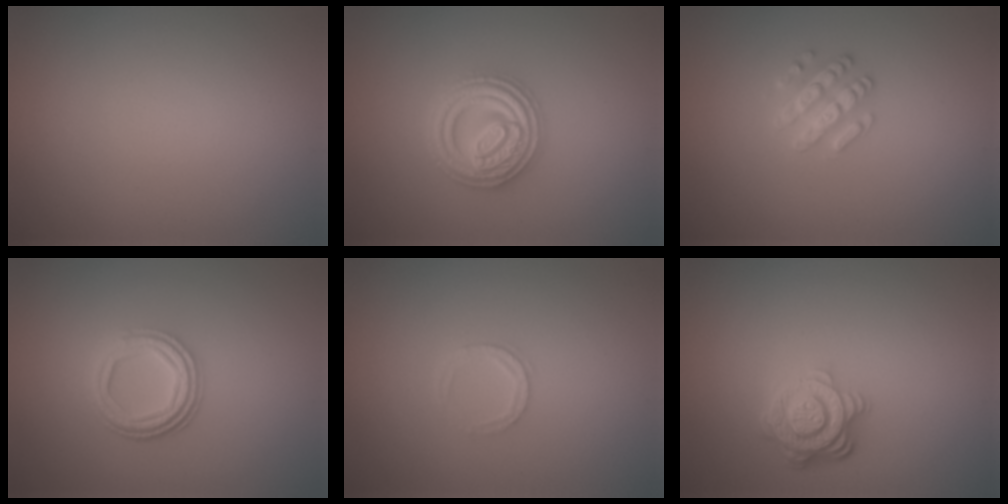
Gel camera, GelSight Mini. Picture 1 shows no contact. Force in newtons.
{"total": 4.8, "press": 4.7, "slide": 0.7}
{"total": 2.5, "press": 2.5, "slide": 0.4}
{"total": 4.2, "press": 3.2, "slide": 2.7}
{"total": 1.4, "press": 1.3, "slide": 0.2}
{"total": 4.4, "press": 3.3, "slide": 2.9}